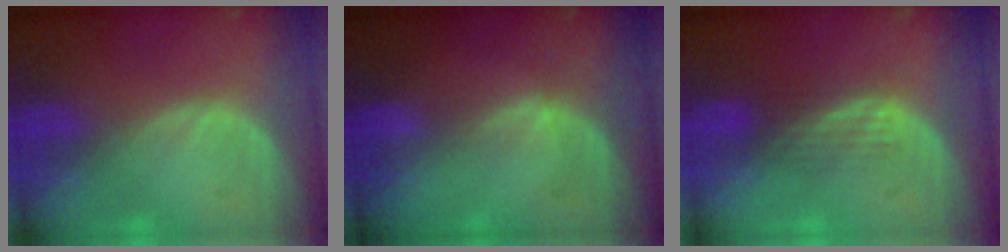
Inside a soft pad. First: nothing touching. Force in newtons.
{"total": 1.3, "press": 0.9, "slide": 0.9}
{"total": 2.9, "press": 2.9, "slide": 0.2}